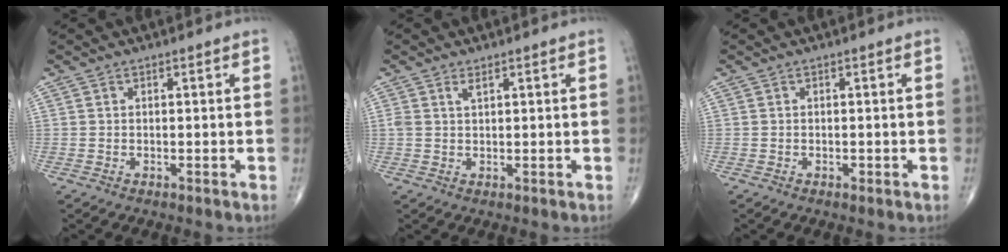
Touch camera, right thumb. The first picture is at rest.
{"total": 1.5, "force": [0.9, 0.5, 1.0], "torque": [-0.023, 0.001, 0.022]}
{"total": 0.0}